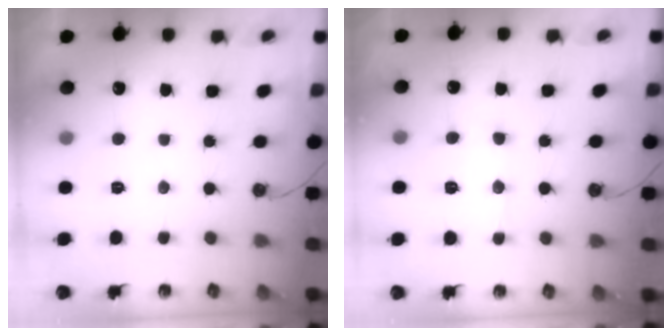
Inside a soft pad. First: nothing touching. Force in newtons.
{"total": 9.7, "press": 9.7, "slide": 0.9}